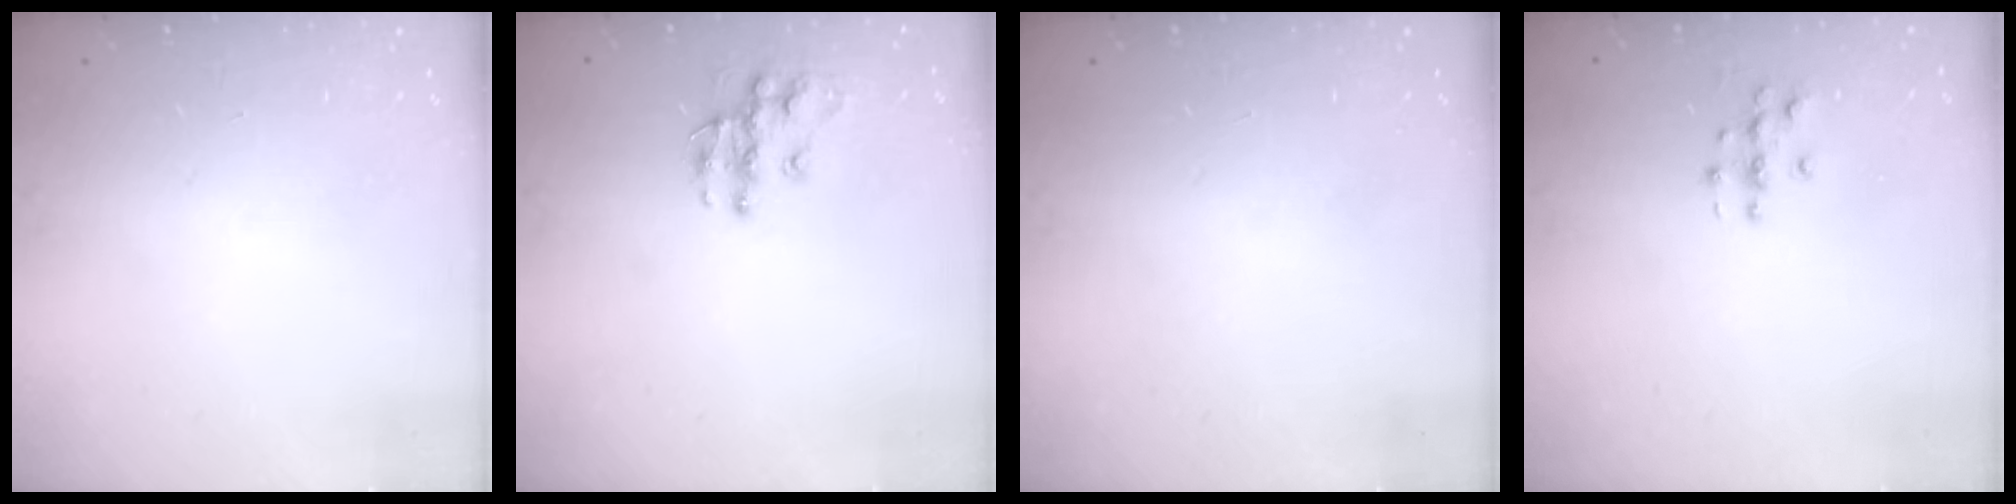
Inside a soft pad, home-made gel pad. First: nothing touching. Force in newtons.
{"total": 10.0, "press": 10.0, "slide": 0.6}
{"total": 0.0}
{"total": 3.0, "press": 3.0, "slide": 0.1}